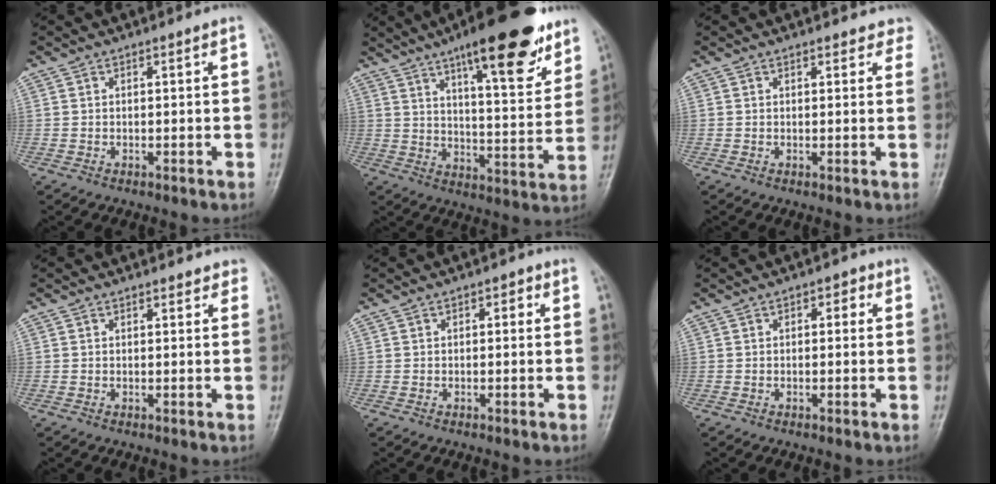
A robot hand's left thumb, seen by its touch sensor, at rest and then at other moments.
{"total": 20.7, "force": [13.1, 5.6, 14.9], "torque": [-0.186, -0.056, 0.197]}
{"total": 3.7, "force": [3.3, 1.6, 0.5], "torque": [0.030, -0.011, 0.019]}
{"total": 2.4, "force": [2.0, 1.1, 0.7], "torque": [0.014, -0.004, 0.013]}
{"total": 1.4, "force": [0.3, 0.9, 1.0], "torque": [0.000, 0.004, -0.003]}
{"total": 2.2, "force": [0.7, 1.4, 1.6], "torque": [-0.001, 0.005, 0.001]}